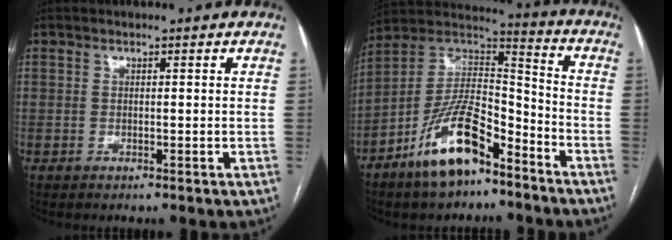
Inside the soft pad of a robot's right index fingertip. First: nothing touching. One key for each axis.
{"total": 15.0, "fx": -9.5, "fy": 5.2, "fz": 10.4, "tx": -0.196, "ty": 0.018, "tz": -0.169}